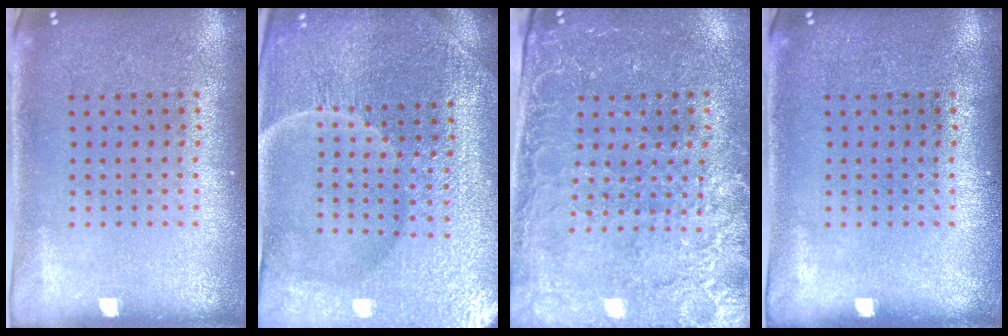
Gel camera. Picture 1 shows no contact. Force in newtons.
{"total": 5.5, "press": 5.1, "slide": 2.1}
{"total": 3.1, "press": 2.9, "slide": 1.0}
{"total": 0.0}